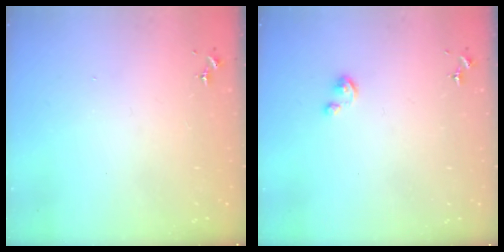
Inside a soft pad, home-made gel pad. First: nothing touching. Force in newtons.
{"total": 2.8, "press": 2.8, "slide": 0.2}